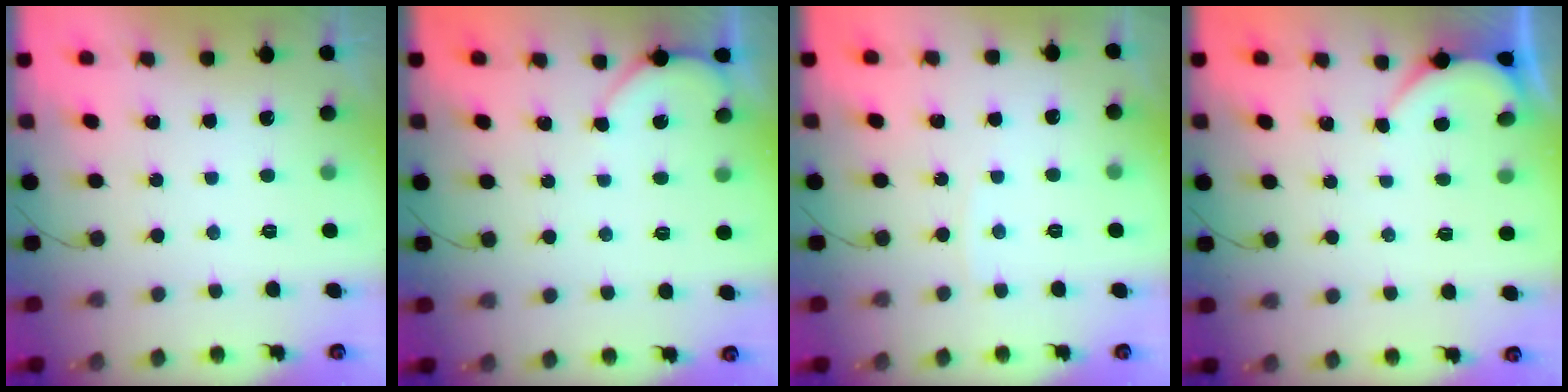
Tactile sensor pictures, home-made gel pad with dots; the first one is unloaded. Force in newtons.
{"total": 2.3, "press": 2.2, "slide": 0.4}
{"total": 3.1, "press": 3.1, "slide": 0.4}
{"total": 1.7, "press": 1.7, "slide": 0.2}